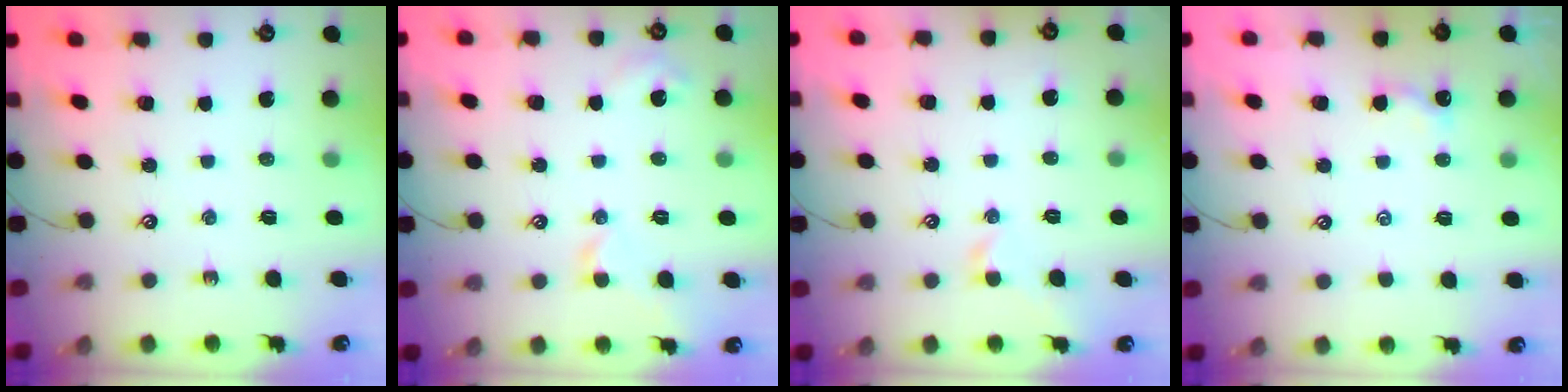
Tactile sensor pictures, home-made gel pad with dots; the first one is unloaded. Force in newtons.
{"total": 2.1, "press": 2.0, "slide": 0.6}
{"total": 1.1, "press": 0.8, "slide": 0.7}
{"total": 2.1, "press": 2.1, "slide": 0.2}